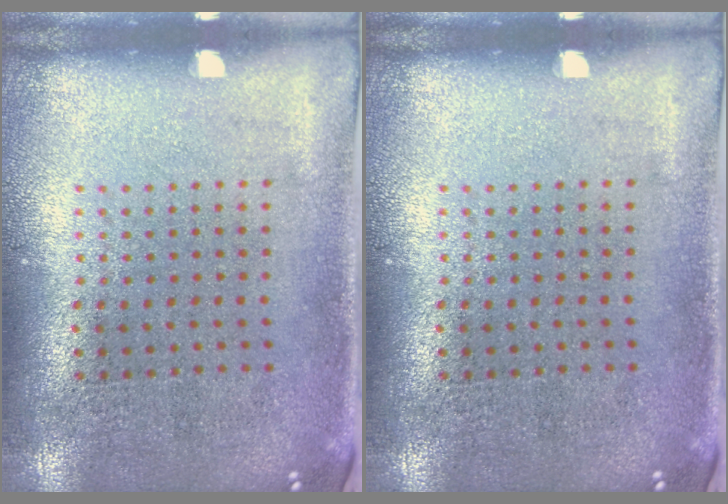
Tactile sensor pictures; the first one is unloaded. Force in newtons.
{"total": 0.0}